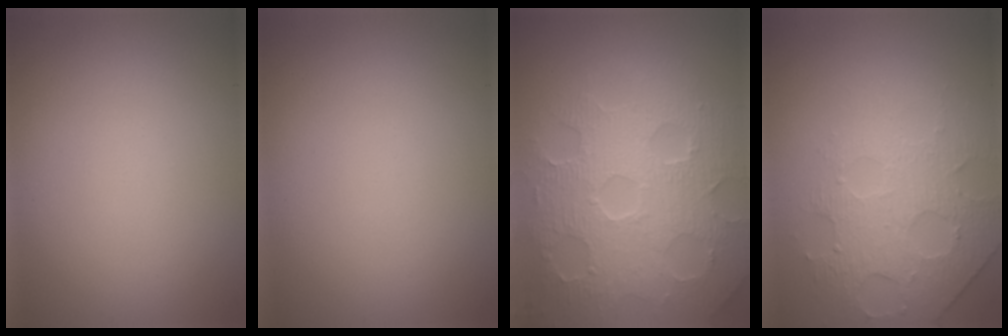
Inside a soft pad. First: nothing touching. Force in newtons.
{"total": 0.0}
{"total": 8.6, "press": 6.1, "slide": 6.1}
{"total": 3.8, "press": 3.6, "slide": 1.1}